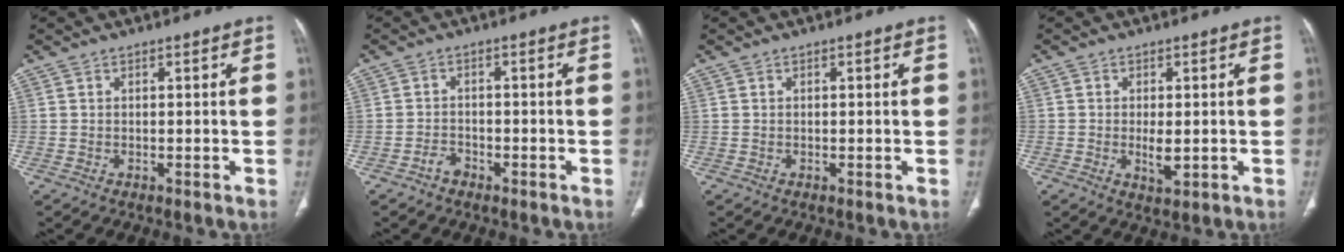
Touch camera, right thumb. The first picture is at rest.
{"total": 2.1, "force": [-1.5, 1.2, 0.7], "torque": [-0.012, 0.013, -0.027]}
{"total": 0.0}
{"total": 3.6, "force": [-0.5, 1.8, 3.1], "torque": [-0.049, -0.006, -0.002]}